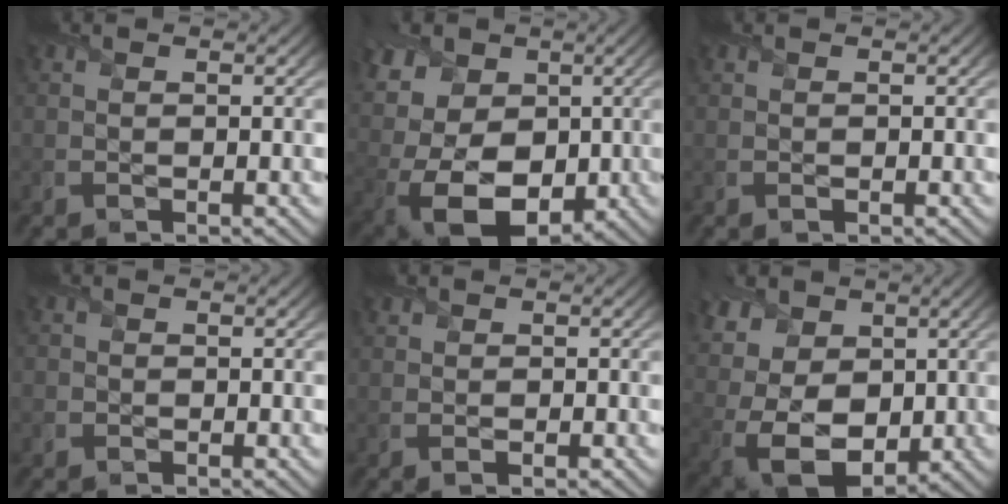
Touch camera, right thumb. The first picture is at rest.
{"total": 14.9, "force": [1.7, 11.2, 9.7], "torque": [-0.232, 0.011, 0.027]}
{"total": 0.0}
{"total": 1.0, "force": [-0.3, 0.9, 0.1], "torque": [0.004, -0.004, -0.009]}
{"total": 0.8, "force": [0.3, 0.5, 0.6], "torque": [-0.011, -0.001, 0.007]}
{"total": 12.2, "force": [2.8, 8.9, 7.9], "torque": [-0.201, 0.012, 0.056]}